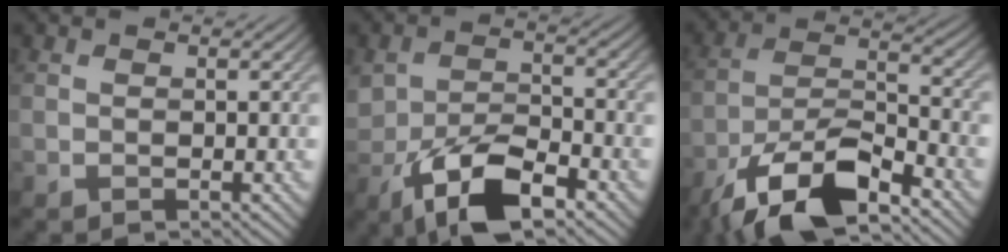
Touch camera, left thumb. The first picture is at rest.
{"total": 9.0, "force": [-4.6, 4.3, 6.5], "torque": [-0.134, -0.012, -0.084]}
{"total": 13.0, "force": [-9.0, 4.1, 8.4], "torque": [-0.159, -0.004, -0.182]}